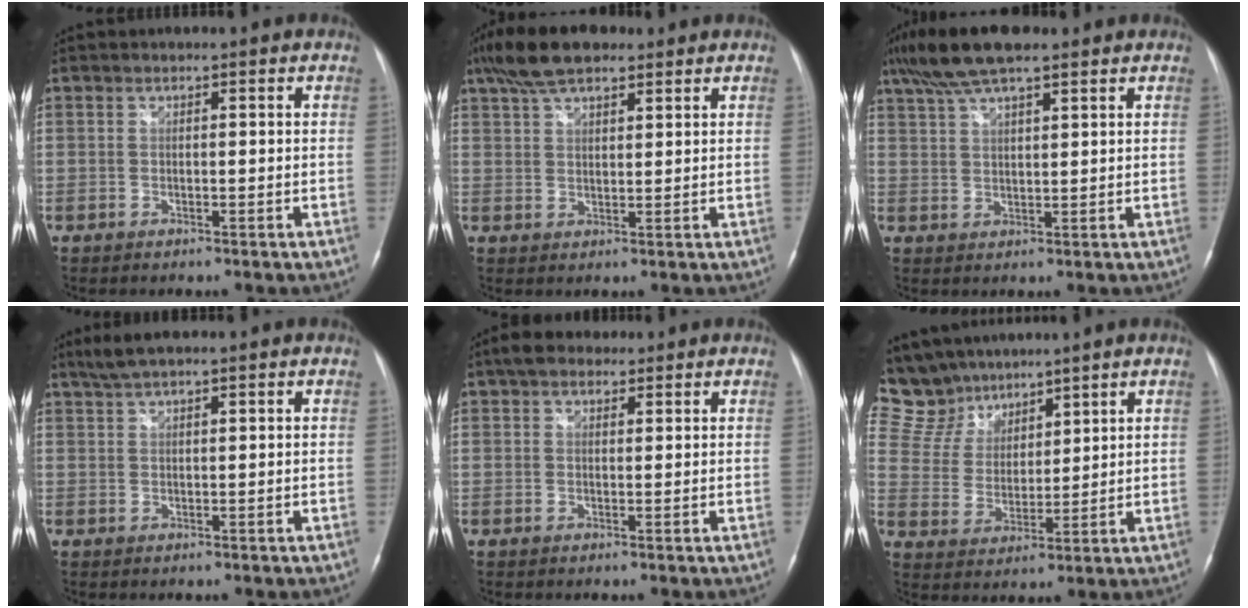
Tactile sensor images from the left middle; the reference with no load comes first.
{"total": 8.8, "force": [6.4, 3.0, 5.2], "torque": [-0.107, 0.021, 0.113]}
{"total": 9.9, "force": [7.3, 1.9, 6.3], "torque": [-0.122, 0.028, 0.128]}
{"total": 3.5, "force": [2.7, 0.3, 2.2], "torque": [-0.052, 0.011, 0.053]}
{"total": 4.5, "force": [3.2, 2.5, 1.9], "torque": [-0.038, 0.022, 0.054]}
{"total": 13.0, "force": [11.5, 5.5, 2.3], "torque": [-0.061, 0.023, 0.234]}